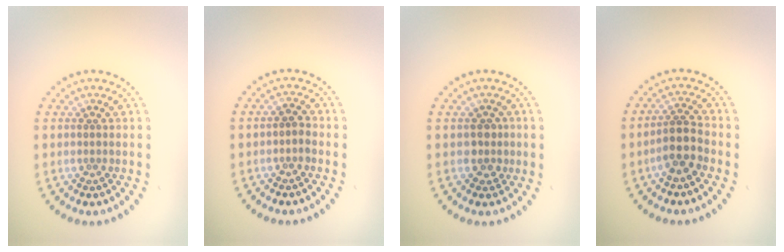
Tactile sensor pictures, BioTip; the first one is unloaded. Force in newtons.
{"total": 1.1, "press": 1.1, "slide": 0.4}
{"total": 1.5, "press": 1.3, "slide": 0.8}
{"total": 2.9, "press": 2.6, "slide": 1.4}